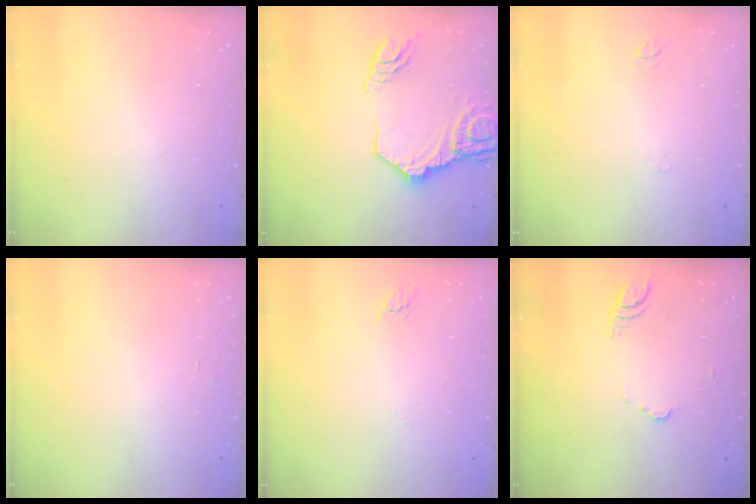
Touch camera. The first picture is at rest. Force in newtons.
{"total": 16.9, "press": 16.8, "slide": 1.7}
{"total": 4.1, "press": 4.1, "slide": 0.3}
{"total": 1.3, "press": 1.3, "slide": 0.1}
{"total": 3.6, "press": 3.6, "slide": 0.3}
{"total": 4.0, "press": 4.0, "slide": 0.3}